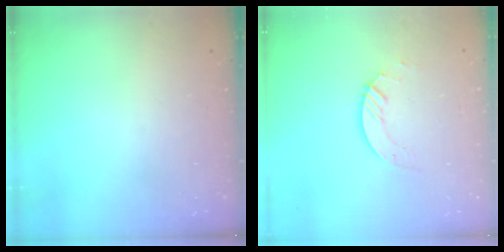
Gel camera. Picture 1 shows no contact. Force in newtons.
{"total": 3.7, "press": 3.7, "slide": 0.4}